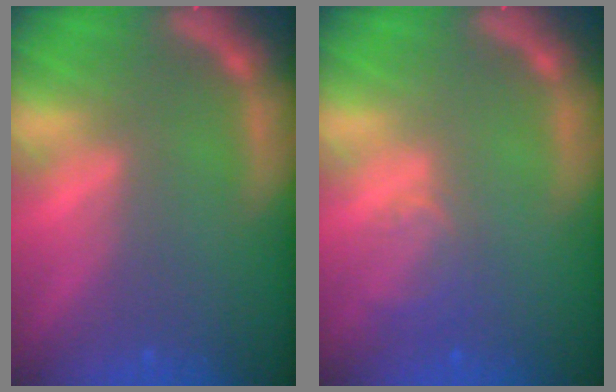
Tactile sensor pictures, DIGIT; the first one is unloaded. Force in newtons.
{"total": 2.5}